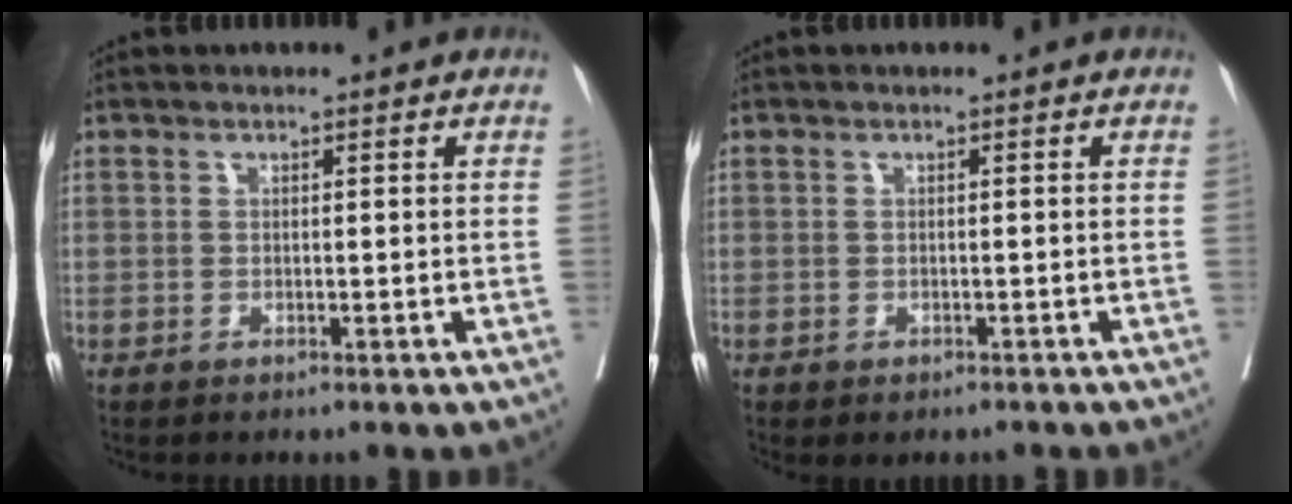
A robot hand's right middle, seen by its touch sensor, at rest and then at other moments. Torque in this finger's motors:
{"motor_torque": [1.02, -1.12, 0.27, 0.19]}